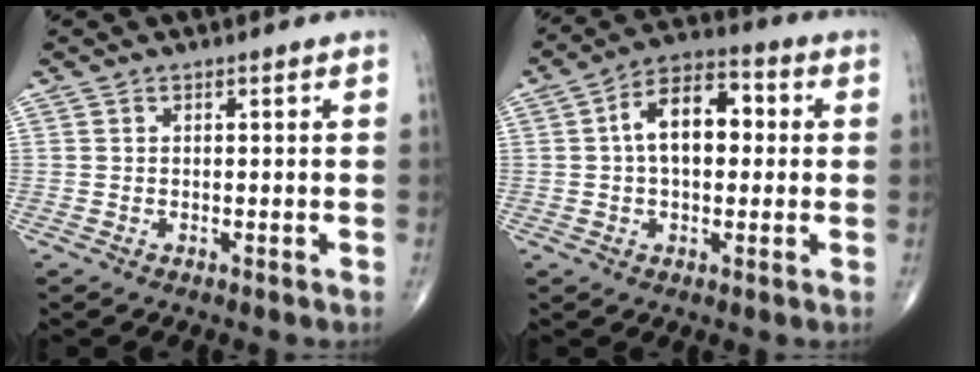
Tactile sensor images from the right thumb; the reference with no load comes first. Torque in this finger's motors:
{"motor_torque": [0.86, 2.38, 0.90, -0.14, 0.09]}